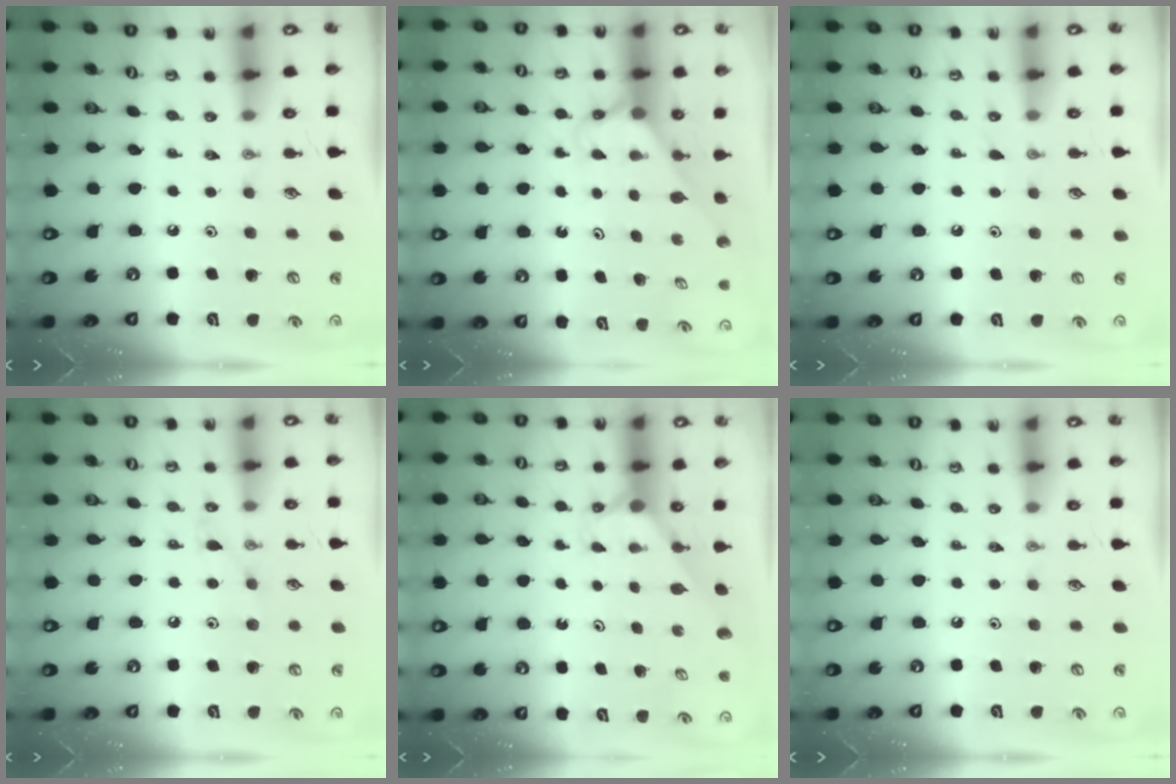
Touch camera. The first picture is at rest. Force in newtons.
{"total": 2.6, "press": 2.6, "slide": 0.2}
{"total": 4.6, "press": 4.5, "slide": 0.5}
{"total": 6.7, "press": 6.6, "slide": 0.8}
{"total": 4.2, "press": 4.2, "slide": 0.3}
{"total": 0.0}